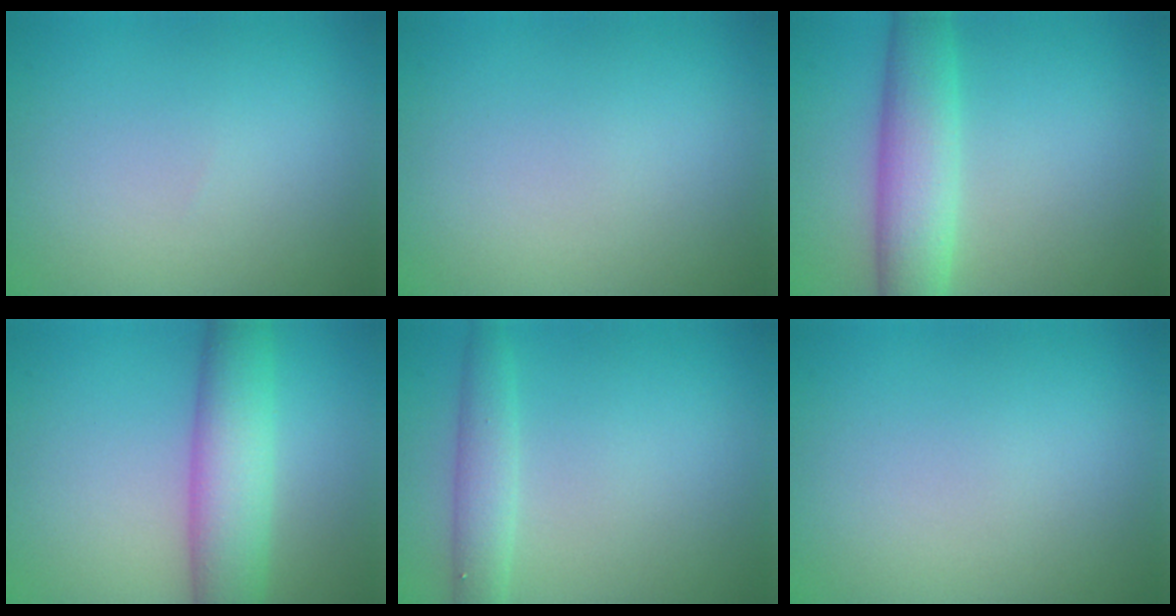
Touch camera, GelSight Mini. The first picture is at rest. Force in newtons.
{"total": 0.0}
{"total": 5.4, "press": 5.4, "slide": 0.2}
{"total": 6.2, "press": 6.2, "slide": 0.2}
{"total": 2.4, "press": 2.4, "slide": 0.1}
{"total": 0.0}